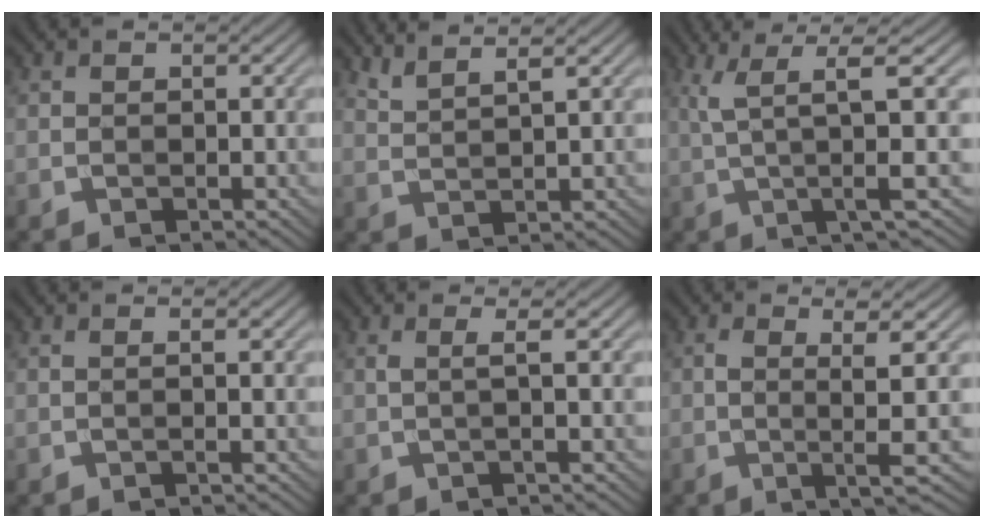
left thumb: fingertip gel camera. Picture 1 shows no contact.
{"total": 3.7, "force": [2.9, 0.5, 2.3], "torque": [-0.034, 0.005, 0.055]}
{"total": 7.9, "force": [2.1, 0.8, 7.6], "torque": [-0.145, 0.021, 0.041]}
{"total": 0.8, "force": [0.0, -0.1, 0.8], "torque": [-0.015, 0.003, -0.004]}
{"total": 1.7, "force": [0.2, 0.0, 1.7], "torque": [-0.035, 0.006, -0.005]}
{"total": 5.2, "force": [0.1, 0.3, 5.2], "torque": [-0.099, 0.008, -0.001]}